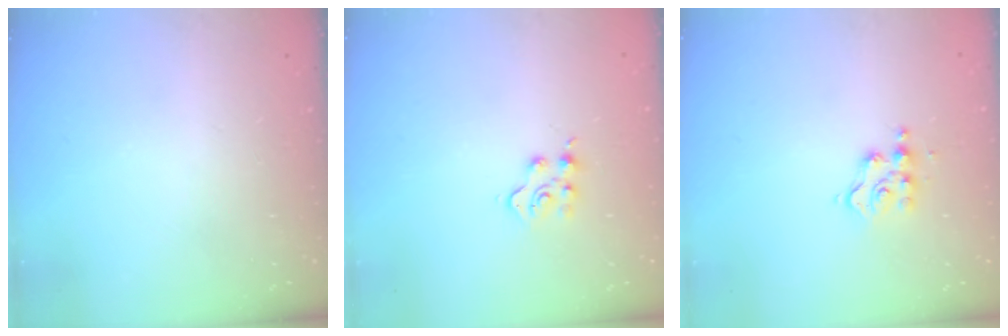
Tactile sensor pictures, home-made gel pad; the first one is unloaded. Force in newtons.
{"total": 4.5, "press": 4.4, "slide": 0.6}
{"total": 6.6, "press": 6.6, "slide": 0.3}